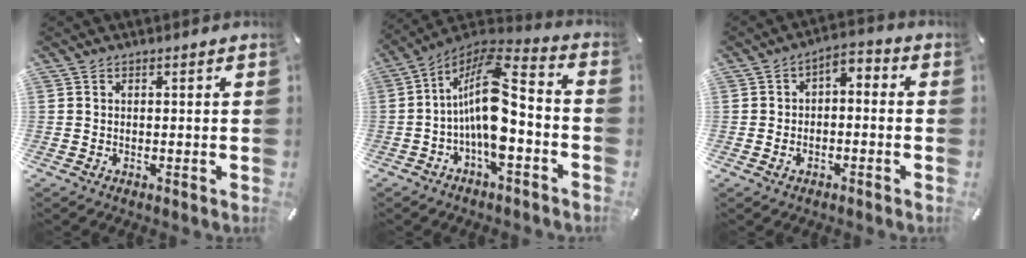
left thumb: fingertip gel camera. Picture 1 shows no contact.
{"total": 15.2, "force": [-2.5, 6.2, 13.6], "torque": [-0.278, -0.008, -0.044]}
{"total": 4.5, "force": [-2.2, 2.7, 2.9], "torque": [-0.041, 0.017, -0.045]}